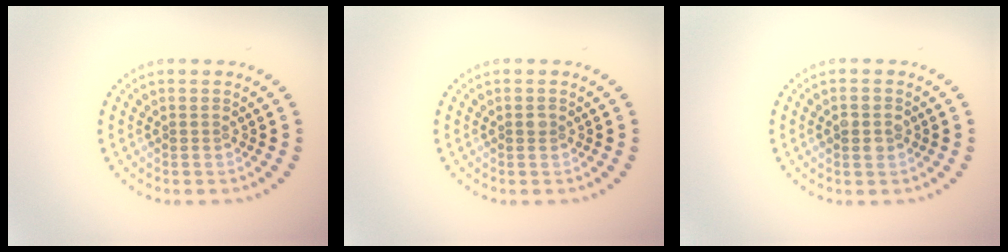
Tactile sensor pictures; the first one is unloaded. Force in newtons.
{"total": 0.6, "press": 0.6, "slide": 0.2}
{"total": 2.0, "press": 2.0, "slide": 0.1}